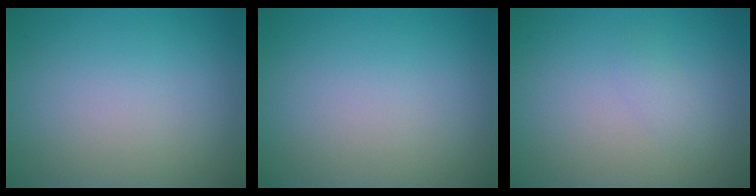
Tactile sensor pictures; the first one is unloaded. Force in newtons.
{"total": 0.0}
{"total": 0.9, "press": 0.9, "slide": 0.1}